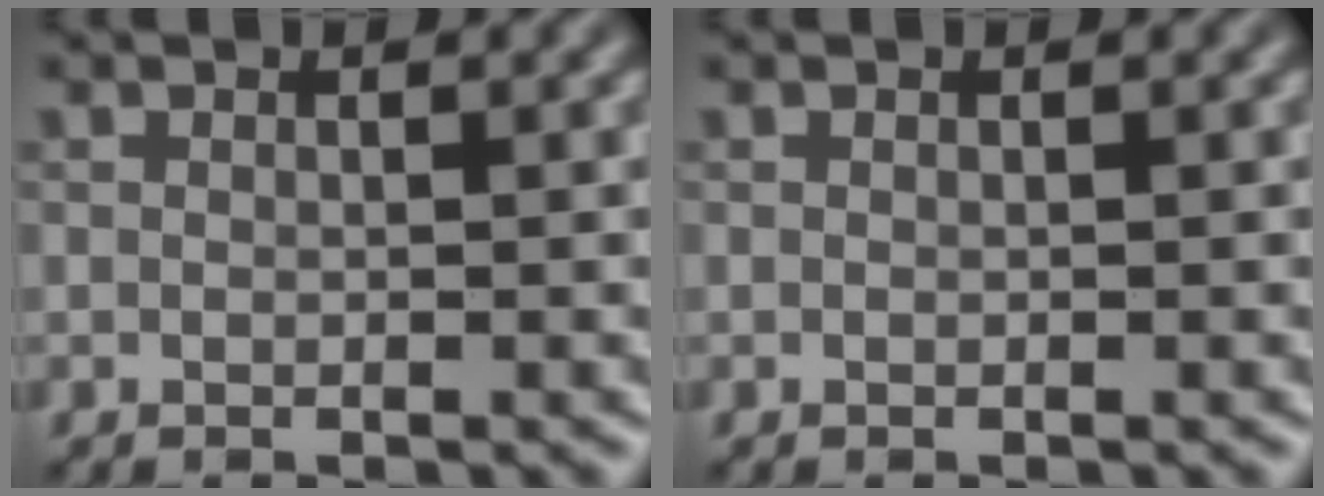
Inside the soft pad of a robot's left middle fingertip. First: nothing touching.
{"total": 0.0}